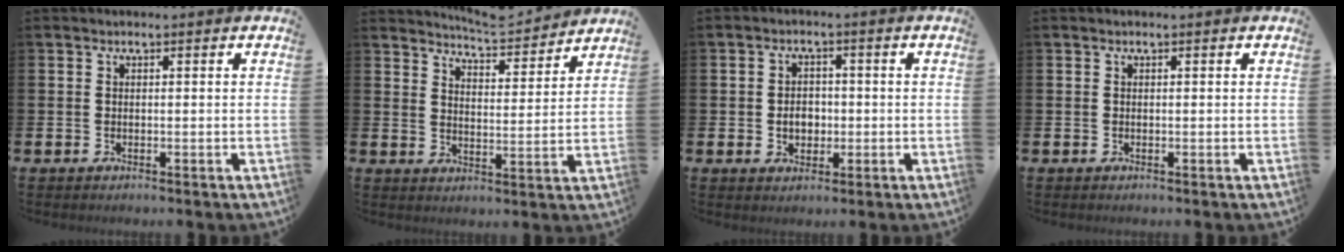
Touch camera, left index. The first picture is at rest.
{"total": 6.1, "force": [6.1, 0.4, 0.6], "torque": [-0.022, -0.041, 0.108]}
{"total": 3.2, "force": [-0.4, 2.5, 1.9], "torque": [-0.022, -0.001, -0.015]}
{"total": 0.0}